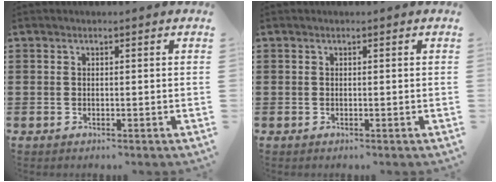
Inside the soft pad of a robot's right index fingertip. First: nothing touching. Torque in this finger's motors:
{"motor_torque": [2.14, 0.00, -0.01, 0.01]}